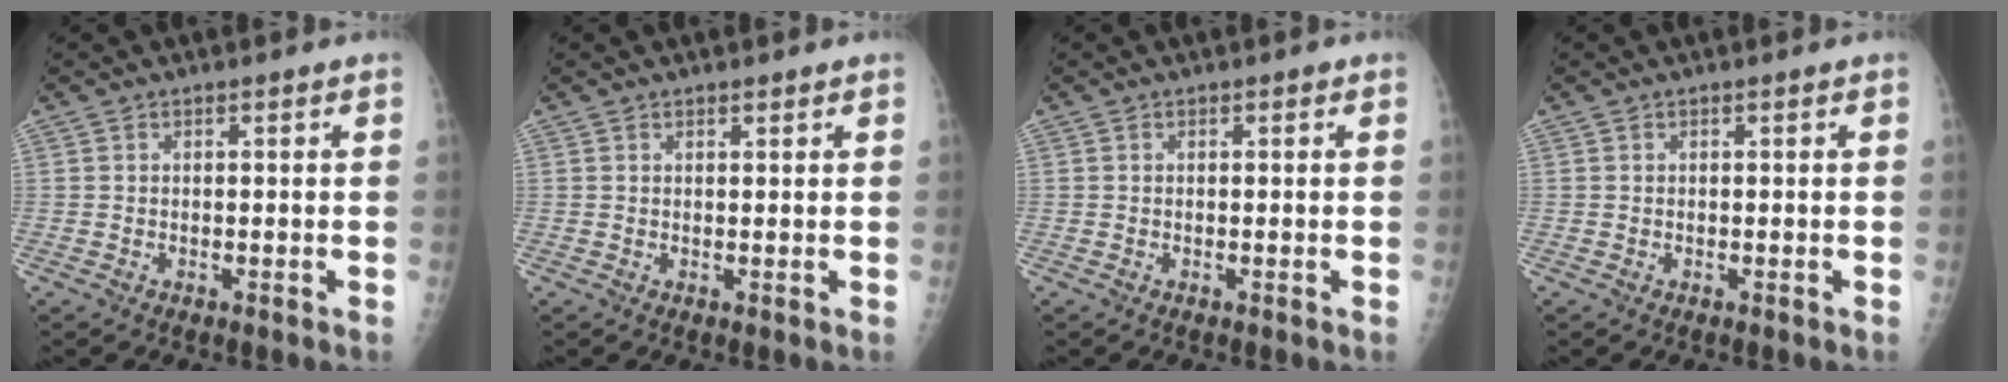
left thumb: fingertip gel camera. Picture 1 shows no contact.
{"total": 0.8, "force": [0.7, 0.2, 0.3], "torque": [-0.005, -0.005, 0.012]}
{"total": 0.0}
{"total": 0.0}